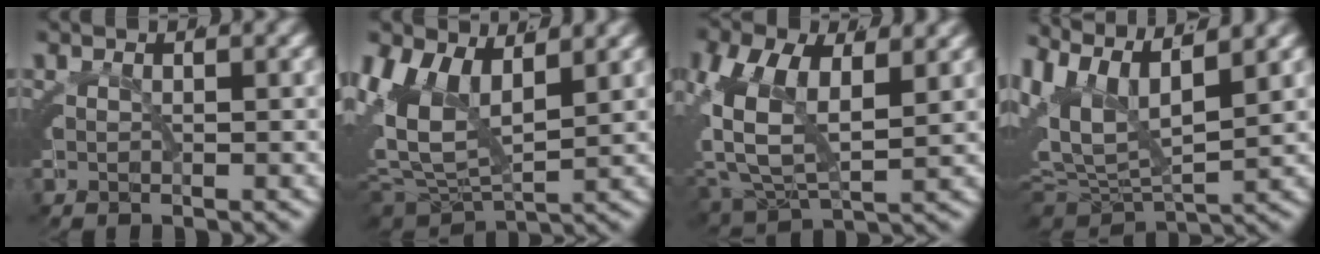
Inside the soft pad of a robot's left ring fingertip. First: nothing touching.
{"total": 7.7, "force": [0.8, 5.8, 5.0], "torque": [-0.107, -0.008, 0.011]}
{"total": 8.6, "force": [0.8, 6.5, 5.6], "torque": [-0.138, -0.026, 0.015]}
{"total": 10.3, "force": [2.1, 7.8, 6.4], "torque": [-0.131, -0.003, 0.024]}